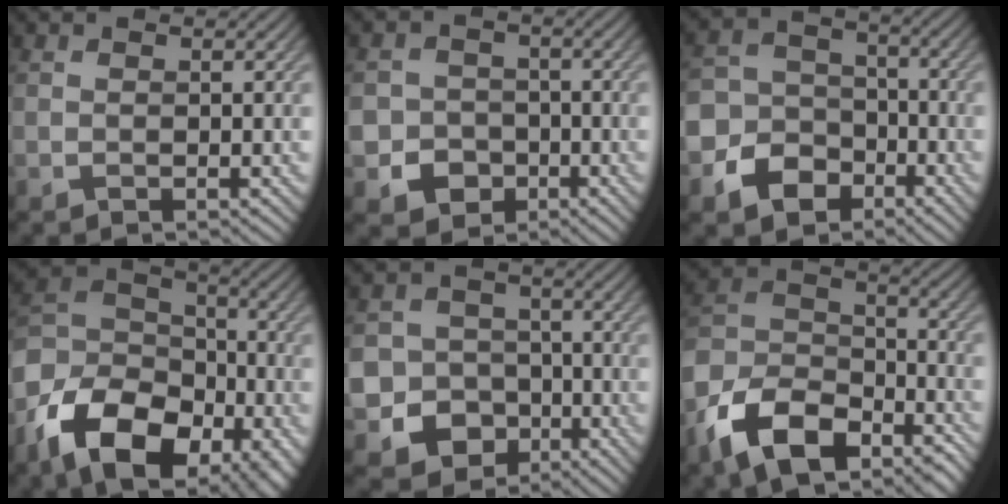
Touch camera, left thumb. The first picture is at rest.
{"total": 5.6, "force": [-2.4, 4.8, 1.5], "torque": [-0.033, -0.007, -0.063]}
{"total": 8.4, "force": [-4.4, 6.4, 3.3], "torque": [-0.088, -0.019, -0.096]}
{"total": 15.5, "force": [-8.0, 10.1, 8.7], "torque": [-0.205, -0.038, -0.145]}
{"total": 11.8, "force": [-5.1, 10.1, 3.1], "torque": [-0.096, -0.036, -0.105]}
{"total": 14.0, "force": [-9.1, 7.2, 7.8], "torque": [-0.183, -0.016, -0.177]}